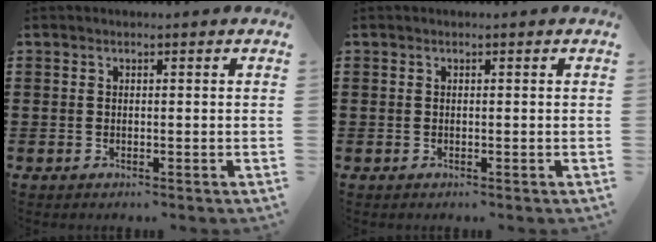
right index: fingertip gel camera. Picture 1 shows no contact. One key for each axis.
{"total": 0.0}